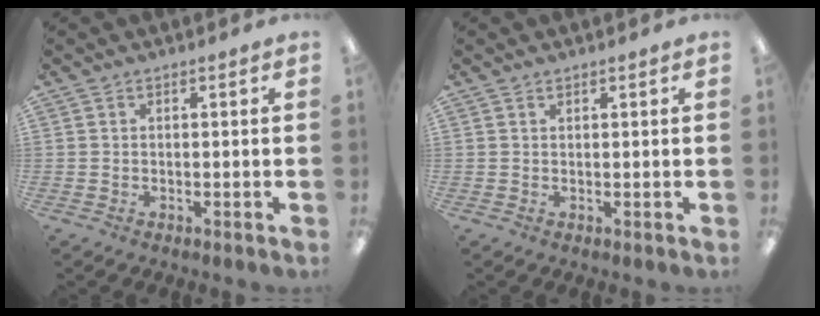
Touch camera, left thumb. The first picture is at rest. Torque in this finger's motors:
{"motor_torque": [-0.23, -0.07, -0.37, 0.08, -0.03]}